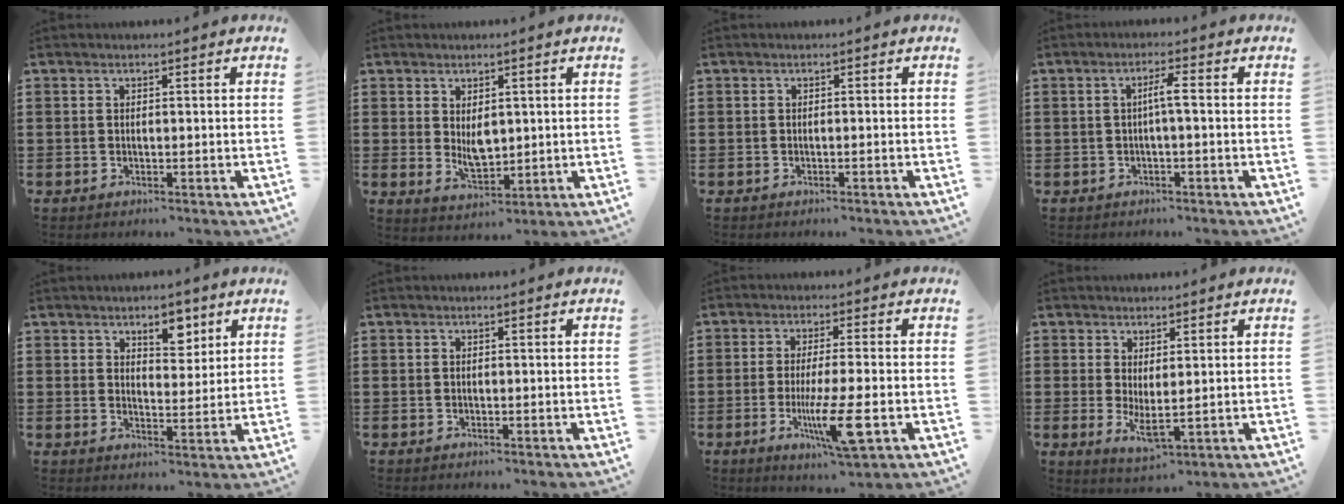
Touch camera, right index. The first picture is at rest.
{"total": 3.4, "force": [0.8, 2.1, 2.5], "torque": [-0.035, -0.003, 0.012]}
{"total": 0.5, "force": [-0.5, -0.2, 0.1], "torque": [-0.002, -0.003, -0.011]}
{"total": 2.7, "force": [-0.3, 0.1, 2.7], "torque": [-0.051, 0.002, -0.008]}
{"total": 4.9, "force": [3.5, 2.4, 2.4], "torque": [-0.025, -0.004, 0.057]}
{"total": 0.0}
{"total": 8.8, "force": [-2.6, 1.0, 8.4], "torque": [-0.159, -0.022, -0.045]}
{"total": 3.2, "force": [0.6, 1.0, 2.9], "torque": [-0.048, -0.006, 0.013]}